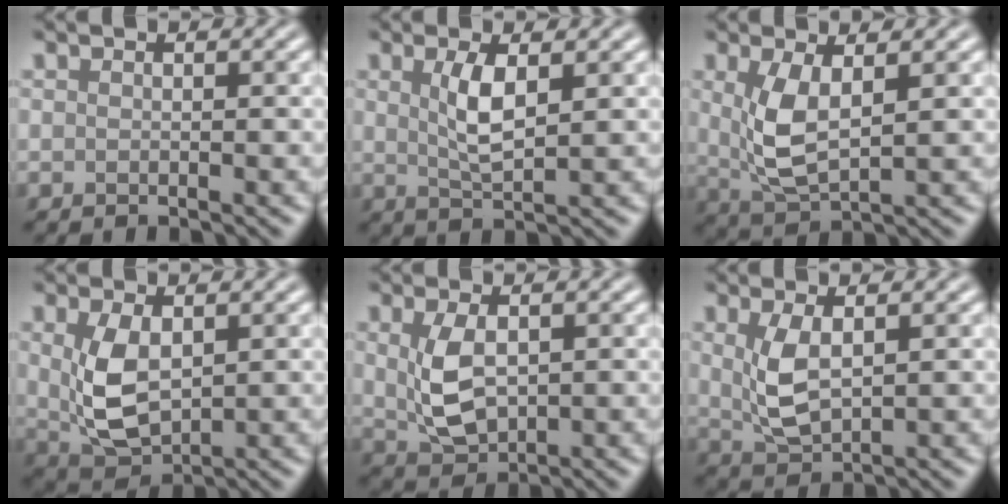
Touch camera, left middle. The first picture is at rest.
{"total": 3.1, "force": [0.9, 0.9, 2.8], "torque": [-0.060, -0.002, 0.019]}
{"total": 4.5, "force": [0.9, 1.9, 3.9], "torque": [-0.091, -0.005, 0.024]}
{"total": 5.3, "force": [0.7, 3.1, 4.2], "torque": [-0.100, -0.005, 0.026]}
{"total": 4.3, "force": [0.5, 2.5, 3.4], "torque": [-0.081, -0.002, 0.018]}
{"total": 3.7, "force": [0.8, 1.7, 3.1], "torque": [-0.073, -0.004, 0.022]}